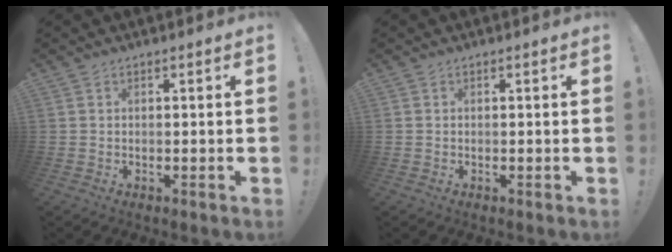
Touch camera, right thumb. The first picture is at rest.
{"total": 0.0}